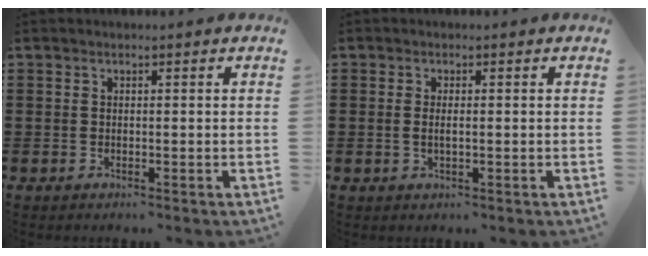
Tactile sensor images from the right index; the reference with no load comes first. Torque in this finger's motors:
{"motor_torque": [-0.09, -0.08, 0.01, -0.01]}